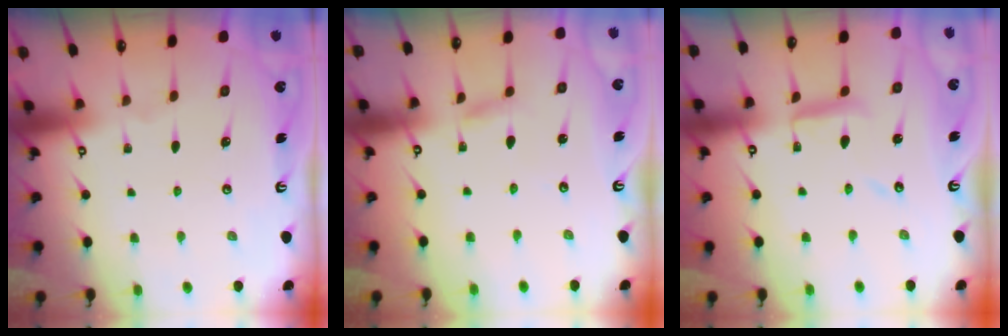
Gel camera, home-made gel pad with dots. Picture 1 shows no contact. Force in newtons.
{"total": 2.1, "press": 2.1, "slide": 0.1}
{"total": 8.5, "press": 8.4, "slide": 0.6}